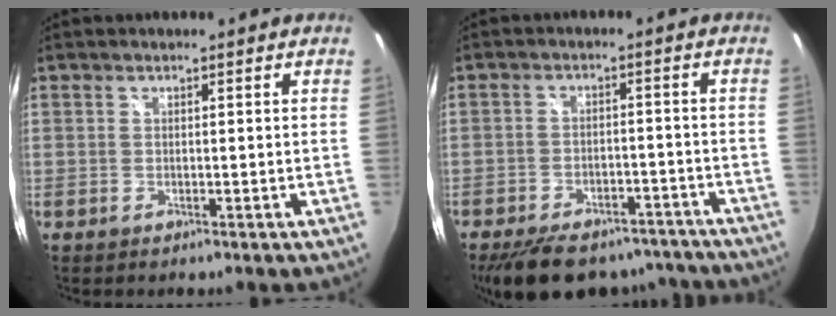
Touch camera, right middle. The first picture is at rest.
{"total": 18.5, "force": [-15.1, 7.8, 7.2], "torque": [-0.156, 0.011, -0.194]}